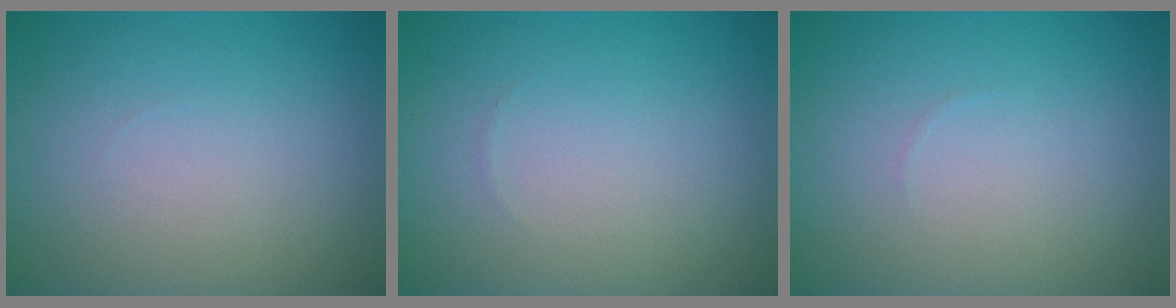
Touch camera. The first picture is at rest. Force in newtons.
{"total": 0.0}
{"total": 0.0}